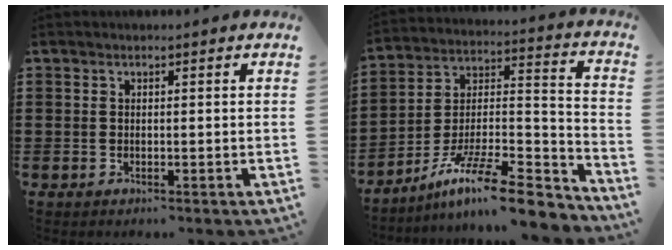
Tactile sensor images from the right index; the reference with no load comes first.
{"total": 13.5, "force": [-10.0, 2.4, 8.7], "torque": [-0.136, 0.026, -0.180]}